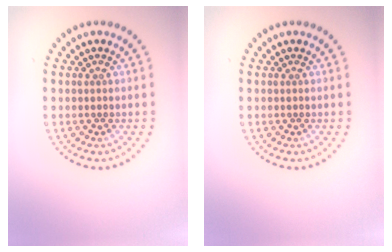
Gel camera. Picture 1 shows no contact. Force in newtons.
{"total": 0.0}